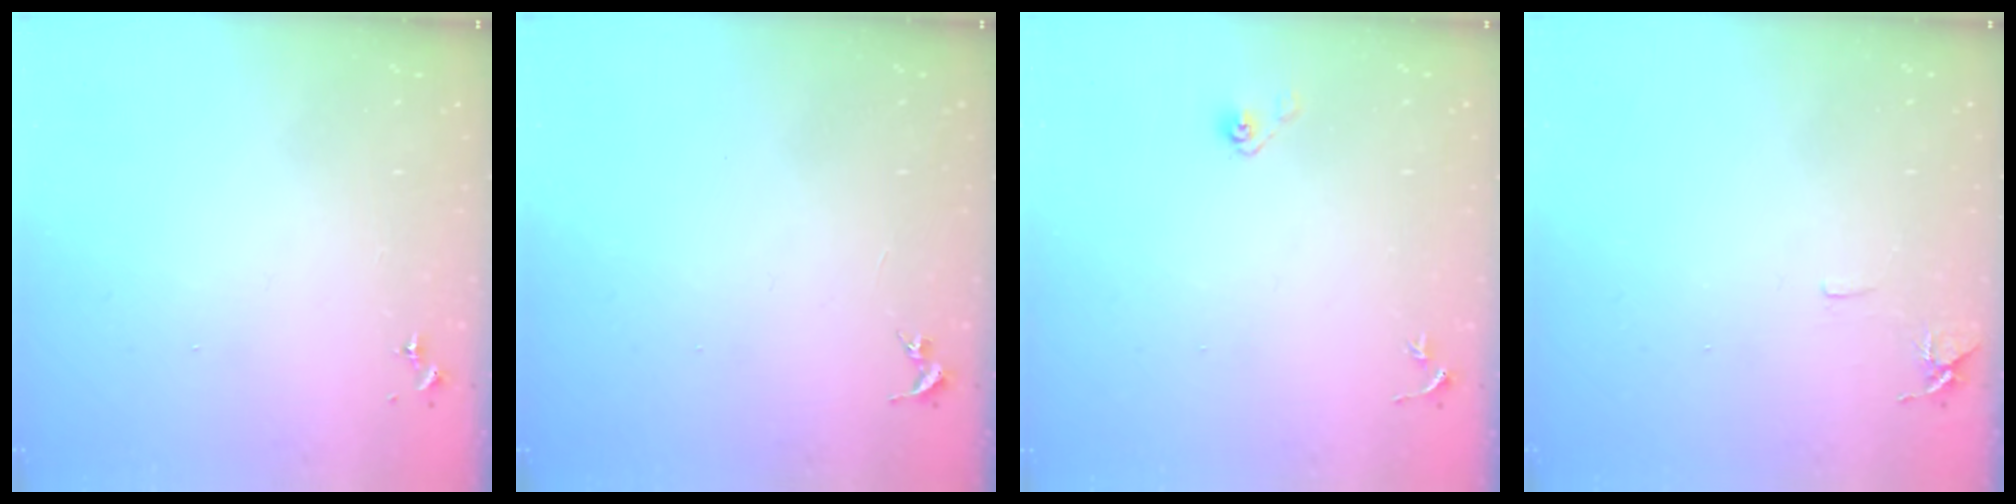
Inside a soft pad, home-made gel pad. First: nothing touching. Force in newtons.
{"total": 0.0}
{"total": 3.6, "press": 2.9, "slide": 2.0}
{"total": 6.5, "press": 6.4, "slide": 0.7}